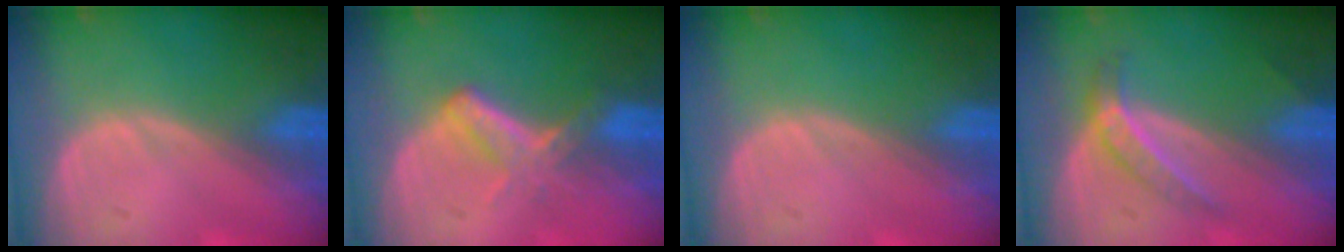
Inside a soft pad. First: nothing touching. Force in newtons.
{"total": 5.6, "press": 4.8, "slide": 2.8}
{"total": 0.0}
{"total": 4.5, "press": 4.1, "slide": 2.0}